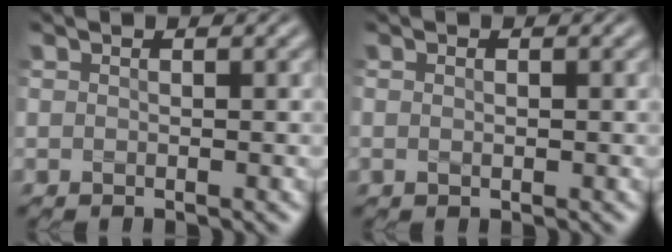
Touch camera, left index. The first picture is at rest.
{"total": 0.7, "force": [-0.1, 0.2, 0.7], "torque": [-0.015, 0.004, -0.001]}